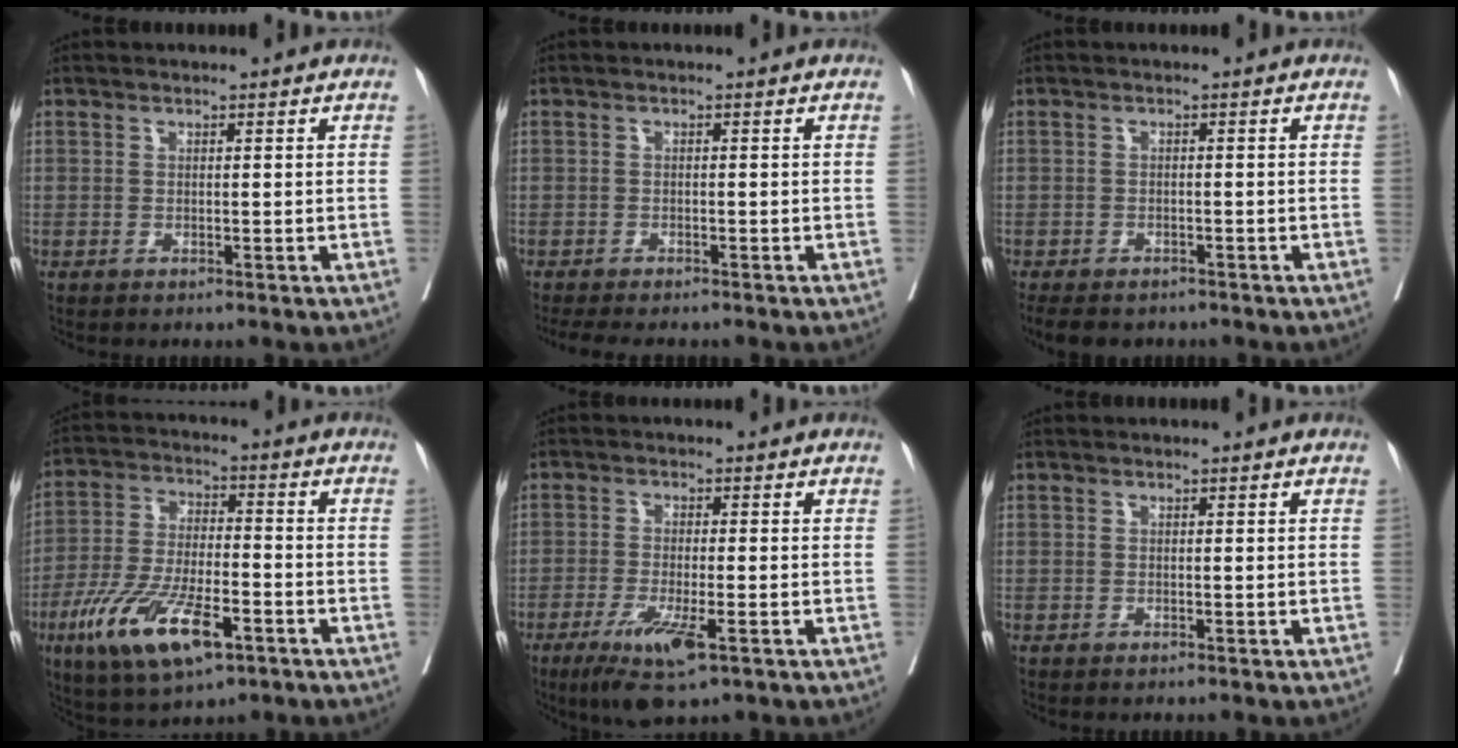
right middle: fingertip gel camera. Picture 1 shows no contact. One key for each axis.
{"total": 6.0, "fx": -5.1, "fy": 1.3, "fz": 2.9, "tx": -0.038, "ty": -0.011, "tz": -0.076}
{"total": 7.2, "fx": -5.9, "fy": 3.1, "fz": 2.8, "tx": -0.044, "ty": -0.005, "tz": -0.080}
{"total": 13.9, "fx": -6.8, "fy": 4.4, "fz": 11.4, "tx": -0.228, "ty": -0.015, "tz": -0.115}
{"total": 7.4, "fx": -3.9, "fy": 1.1, "fz": 6.2, "tx": -0.116, "ty": -0.020, "tz": -0.063}
{"total": 0.0}